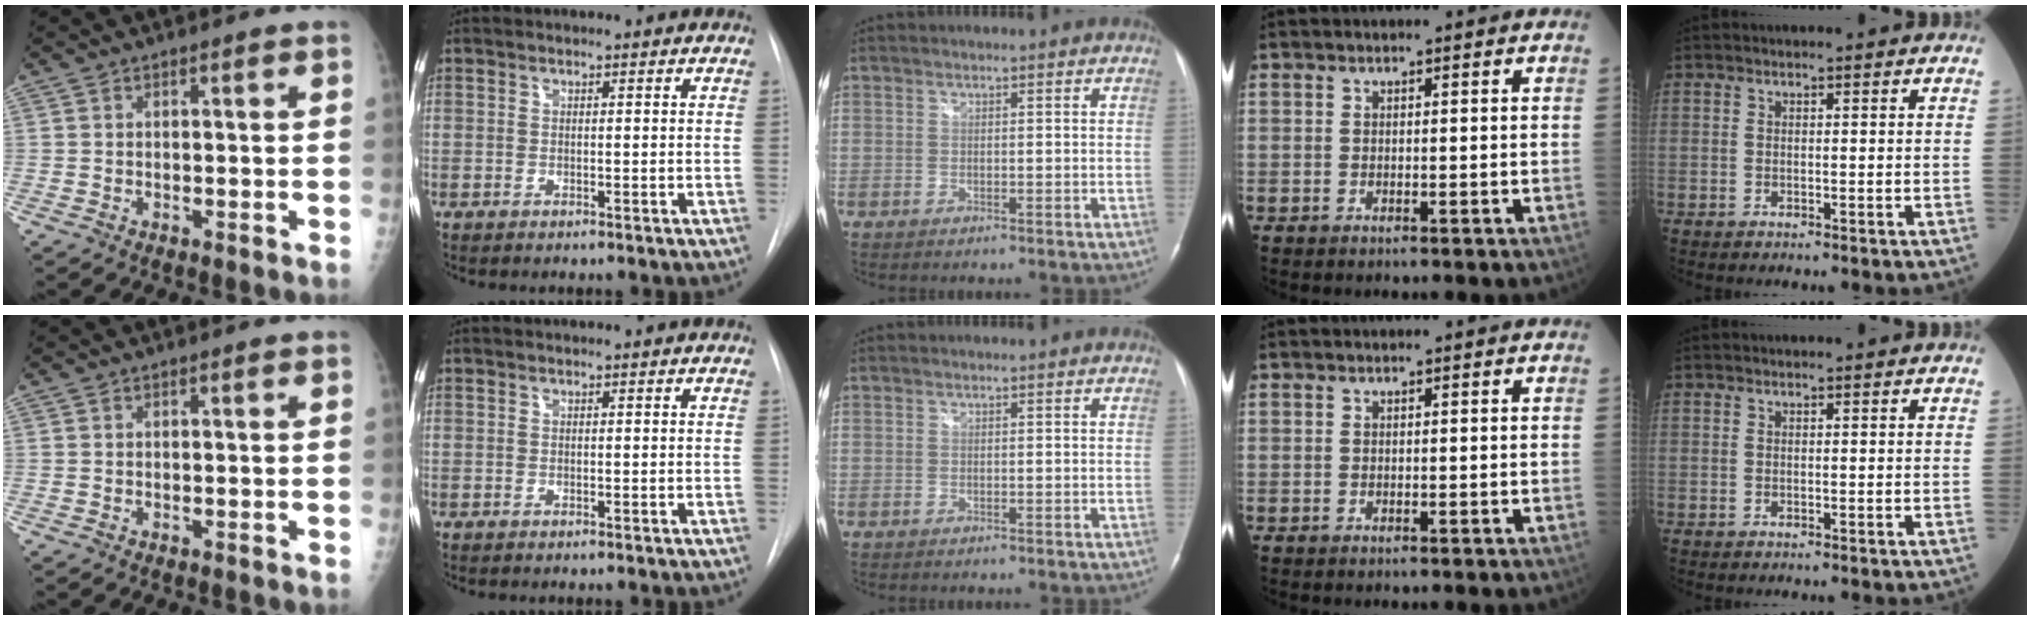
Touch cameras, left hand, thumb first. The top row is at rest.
{}